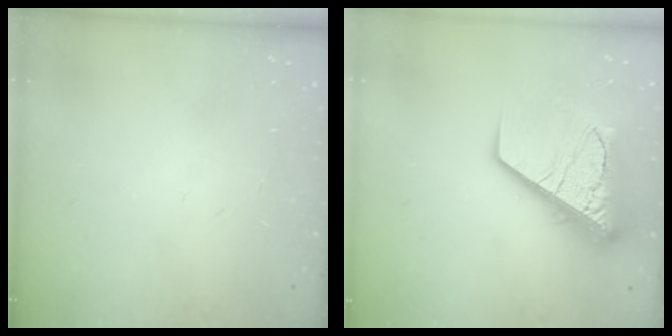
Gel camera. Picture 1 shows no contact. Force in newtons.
{"total": 15.8, "press": 15.7, "slide": 1.7}